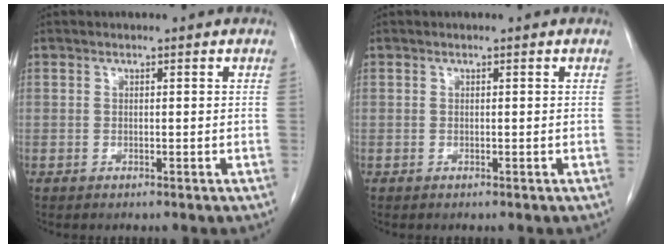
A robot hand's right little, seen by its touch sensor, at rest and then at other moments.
{"total": 0.0}